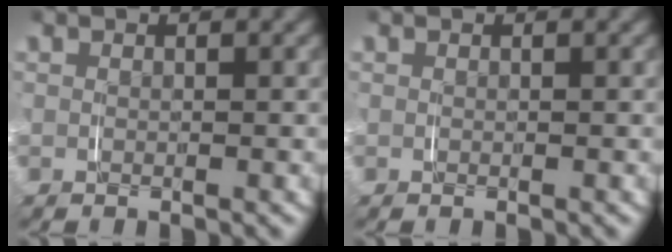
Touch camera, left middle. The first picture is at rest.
{"total": 0.0}